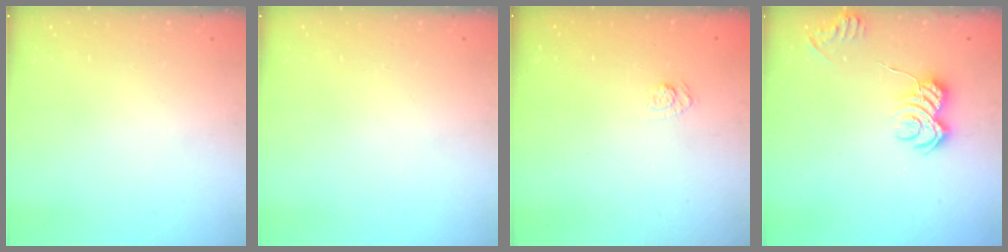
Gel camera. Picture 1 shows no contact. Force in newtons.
{"total": 0.0}
{"total": 2.5, "press": 2.1, "slide": 1.4}
{"total": 7.2, "press": 7.2, "slide": 0.6}